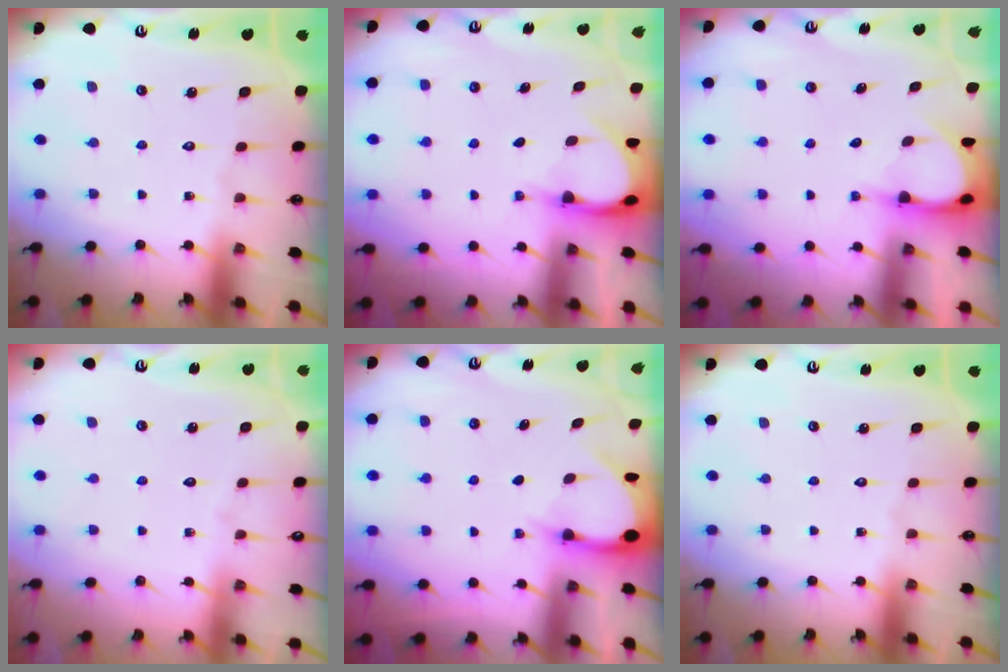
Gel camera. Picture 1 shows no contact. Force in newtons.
{"total": 3.8, "press": 3.7, "slide": 0.3}
{"total": 3.9, "press": 3.9, "slide": 0.2}
{"total": 2.6, "press": 2.6, "slide": 0.2}
{"total": 3.3, "press": 3.3, "slide": 0.3}
{"total": 0.0}